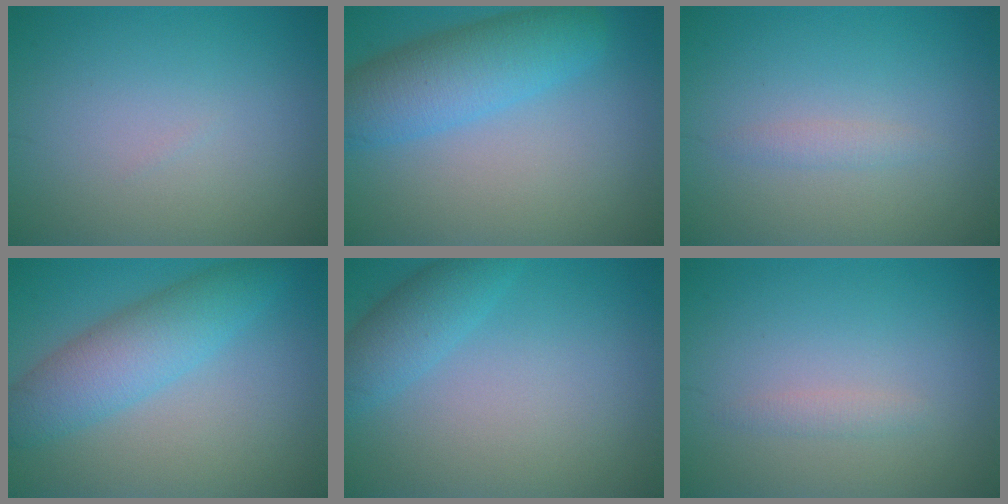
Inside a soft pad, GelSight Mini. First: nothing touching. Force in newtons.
{"total": 6.2, "press": 6.2, "slide": 0.2}
{"total": 1.0, "press": 1.0, "slide": 0.1}
{"total": 5.2, "press": 5.2, "slide": 0.0}
{"total": 3.0, "press": 3.0, "slide": 0.2}
{"total": 0.9, "press": 0.9, "slide": 0.1}